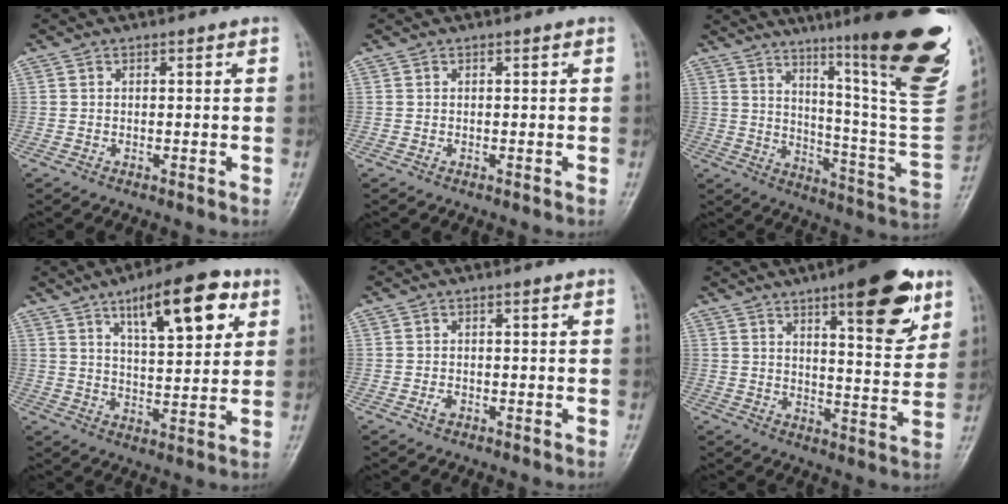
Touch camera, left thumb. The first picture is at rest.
{"total": 0.0}
{"total": 29.3, "force": [16.5, 3.2, 24.0], "torque": [-0.277, -0.083, 0.243]}
{"total": 14.6, "force": [7.1, 5.2, 11.6], "torque": [-0.145, -0.023, 0.106]}
{"total": 1.2, "force": [-0.5, 0.7, 0.8], "torque": [-0.015, 0.001, -0.010]}
{"total": 15.2, "force": [8.5, 4.4, 11.8], "torque": [-0.133, -0.044, 0.118]}